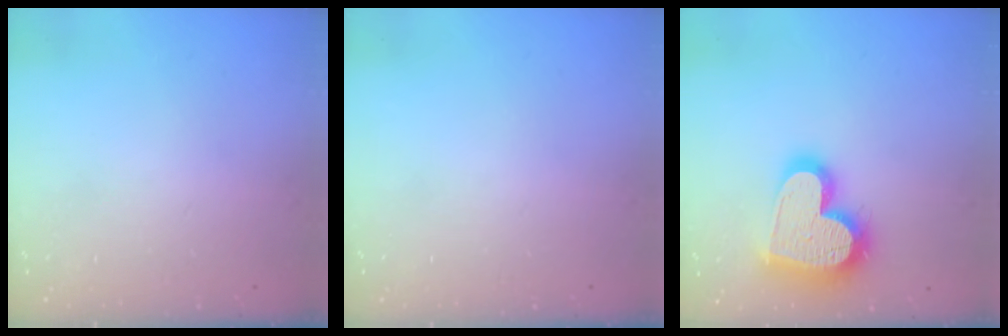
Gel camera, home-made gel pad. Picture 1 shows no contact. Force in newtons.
{"total": 0.0}
{"total": 21.6, "press": 21.6, "slide": 1.8}